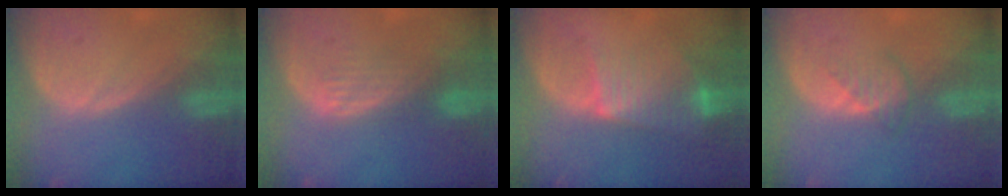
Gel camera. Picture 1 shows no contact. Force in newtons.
{"total": 4.0, "press": 3.5, "slide": 2.1}
{"total": 7.3, "press": 6.4, "slide": 3.4}
{"total": 2.5, "press": 2.5, "slide": 0.4}